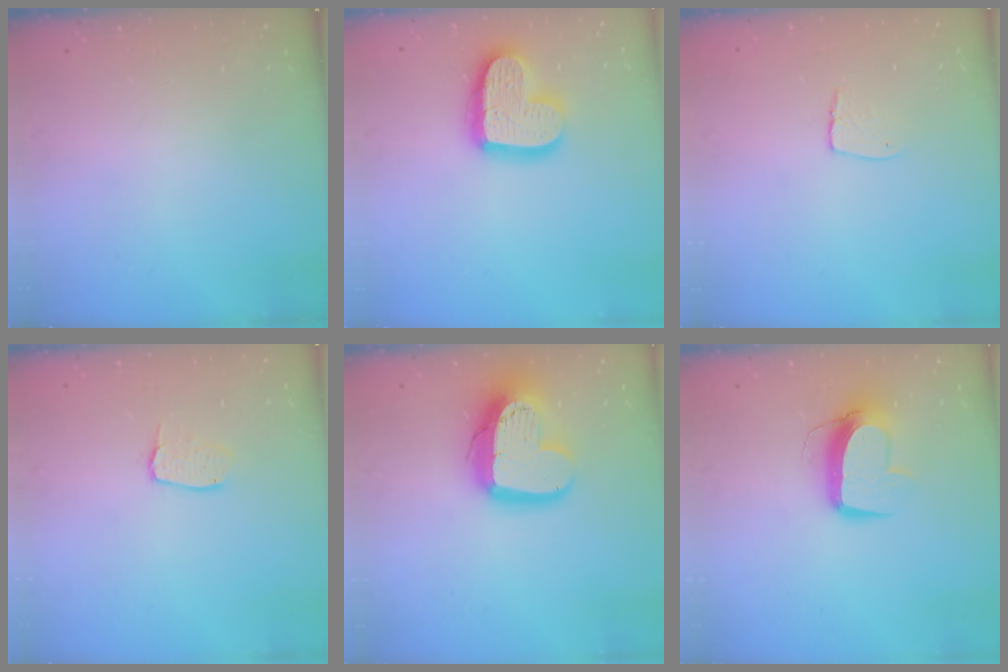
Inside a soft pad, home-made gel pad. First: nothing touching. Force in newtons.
{"total": 16.4, "press": 16.4, "slide": 1.0}
{"total": 5.6, "press": 5.6, "slide": 0.4}
{"total": 5.6, "press": 5.6, "slide": 0.4}
{"total": 16.5, "press": 16.5, "slide": 1.4}
{"total": 11.1, "press": 11.0, "slide": 1.4}